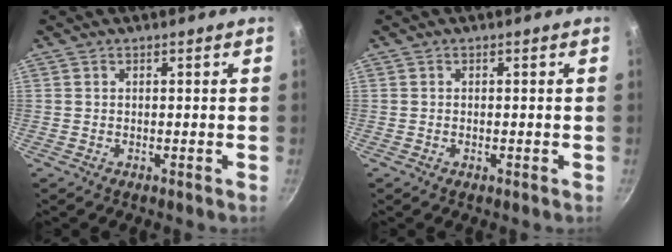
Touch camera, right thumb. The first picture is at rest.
{"total": 0.6, "force": [-0.2, 0.3, 0.4], "torque": [-0.007, 0.002, -0.003]}